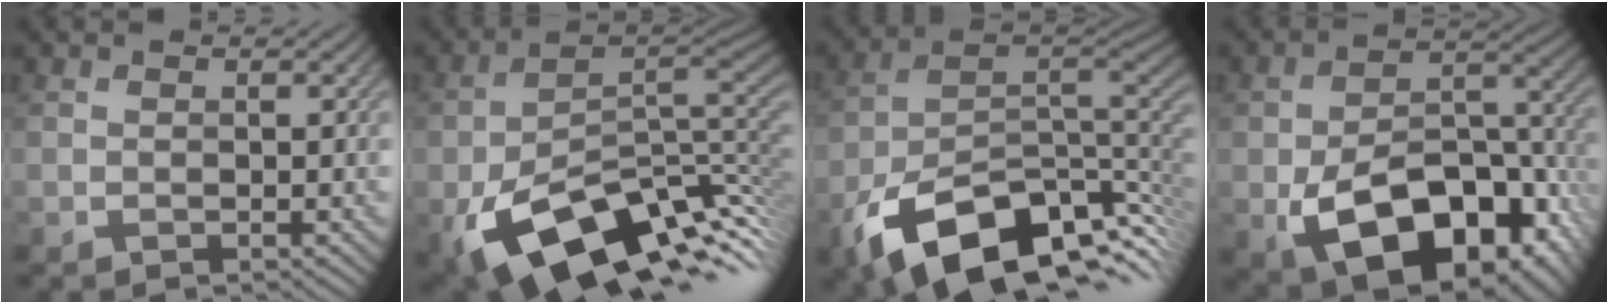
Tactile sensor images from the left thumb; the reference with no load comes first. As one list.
[{"total": 16.8, "force": [-6.8, 8.7, 12.6], "torque": [-0.230, -0.033, -0.107]}, {"total": 15.9, "force": [-7.5, 8.5, 11.1], "torque": [-0.211, -0.035, -0.118]}, {"total": 16.1, "force": [-6.8, 9.4, 11.1], "torque": [-0.173, -0.040, -0.102]}]